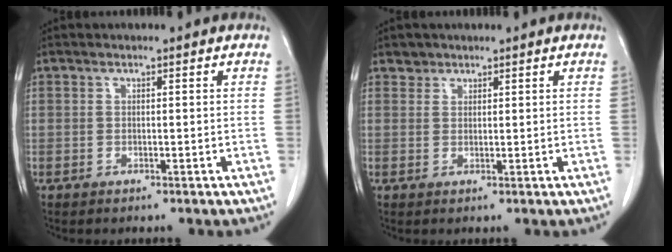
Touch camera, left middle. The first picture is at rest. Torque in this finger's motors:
{"motor_torque": [0.01, -0.01, 0.02, -0.02]}